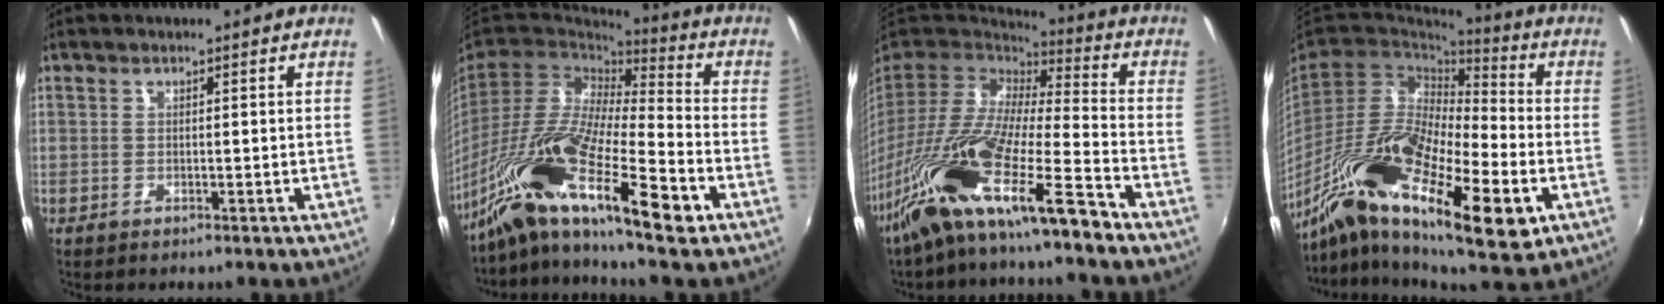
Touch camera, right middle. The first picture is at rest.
{"total": 21.8, "force": [-12.8, 3.6, 17.3], "torque": [-0.320, -0.024, -0.254]}
{"total": 21.5, "force": [-14.8, 3.0, 15.3], "torque": [-0.283, -0.023, -0.289]}
{"total": 27.5, "force": [-11.8, 9.2, 23.0], "torque": [-0.411, -0.044, -0.221]}